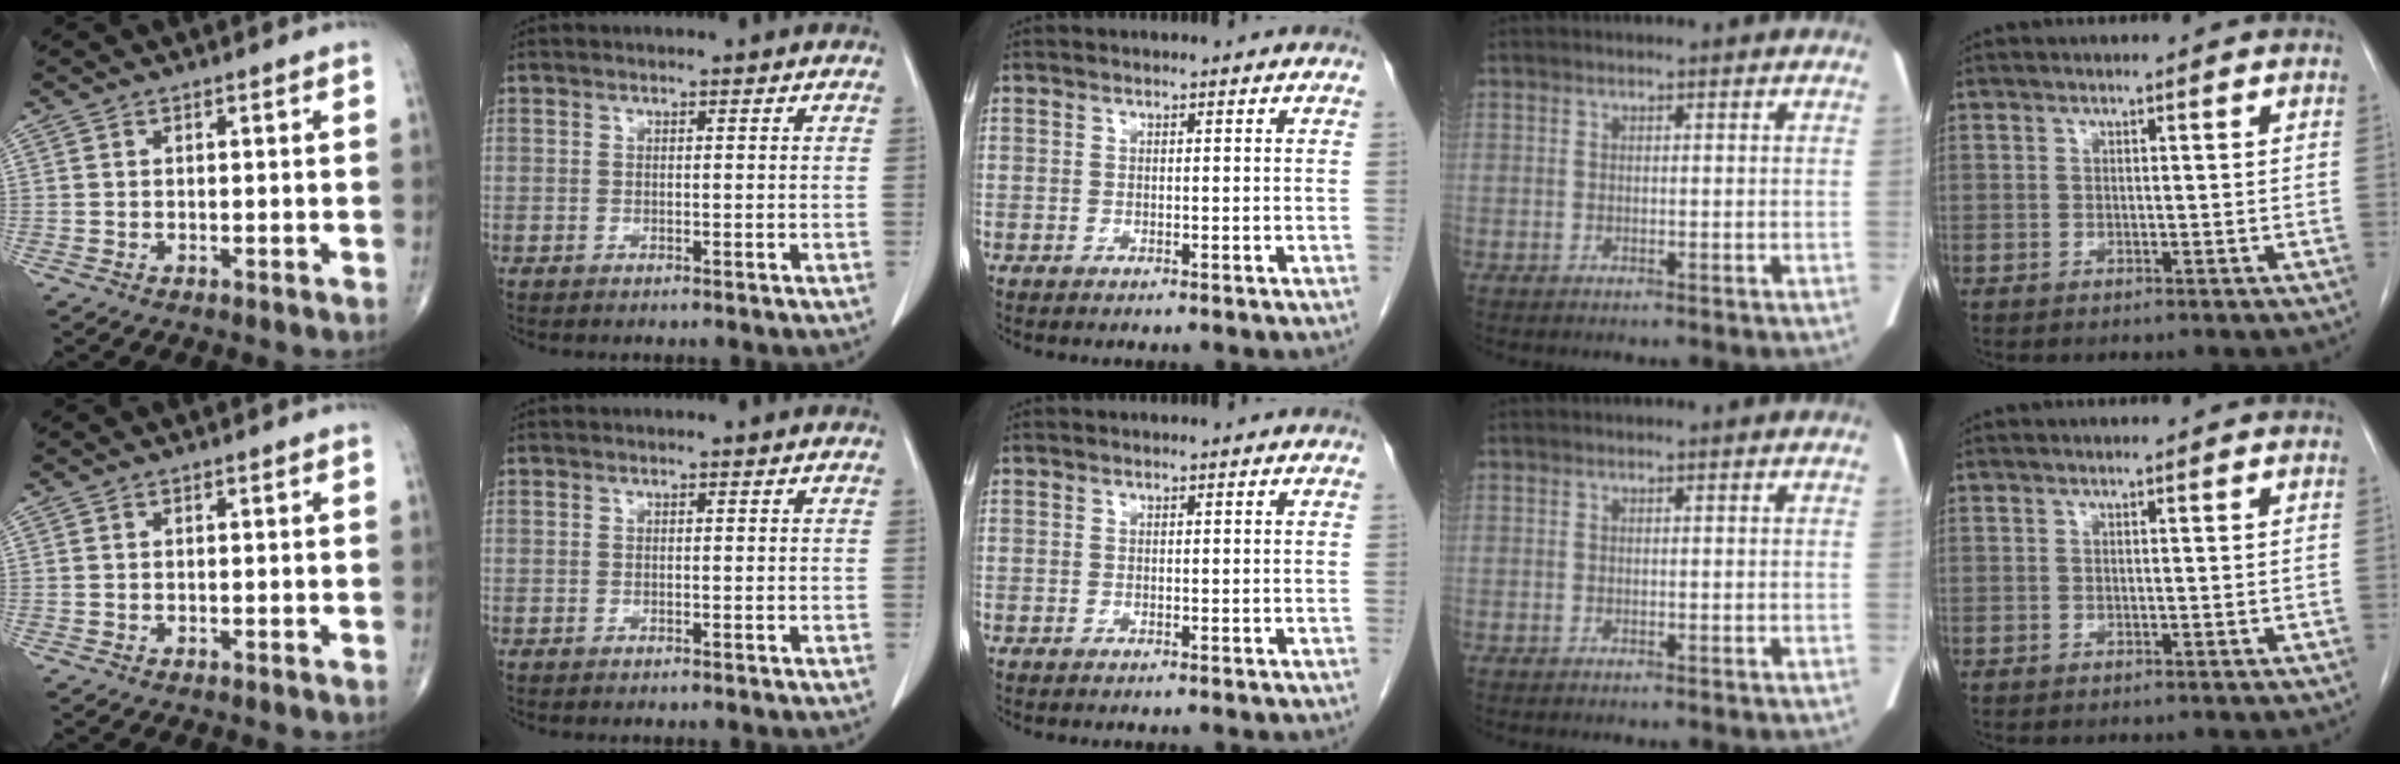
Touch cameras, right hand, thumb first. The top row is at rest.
{}